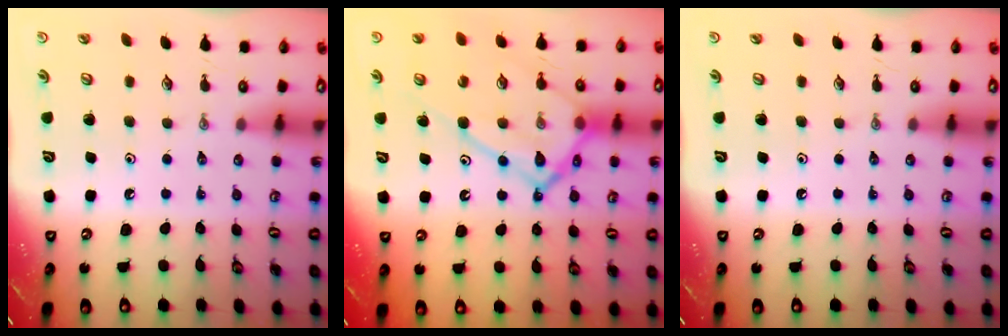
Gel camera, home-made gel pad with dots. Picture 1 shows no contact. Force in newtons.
{"total": 20.0, "press": 19.9, "slide": 1.9}
{"total": 0.0}